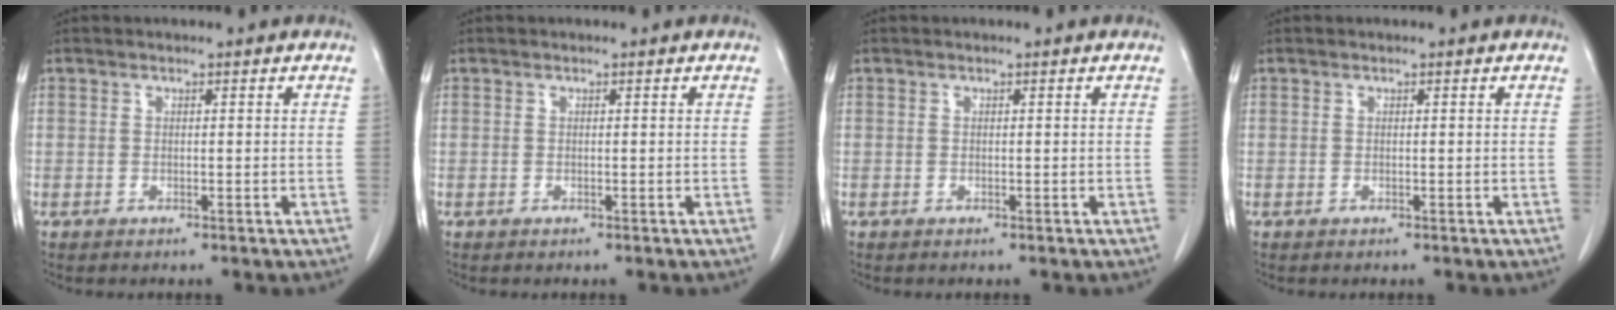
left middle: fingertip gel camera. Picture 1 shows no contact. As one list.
[{"total": 0.0}, {"total": 0.0}, {"total": 0.0}]